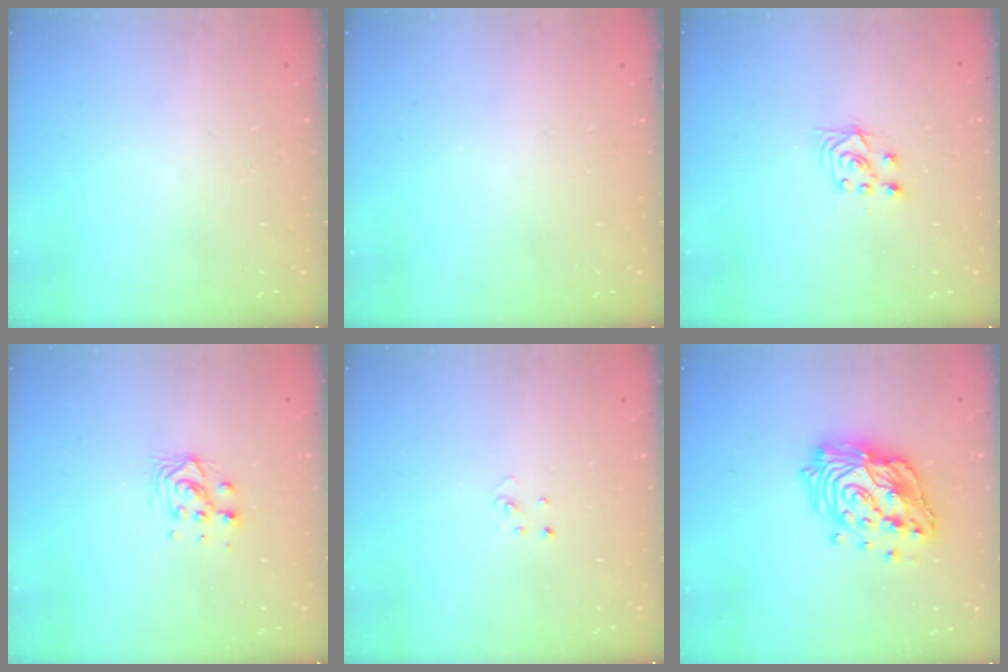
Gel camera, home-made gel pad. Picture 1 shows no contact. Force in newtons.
{"total": 0.0}
{"total": 3.8, "press": 3.7, "slide": 0.9}
{"total": 6.4, "press": 6.4, "slide": 0.4}
{"total": 1.9, "press": 1.9, "slide": 0.2}
{"total": 18.2, "press": 18.1, "slide": 1.5}